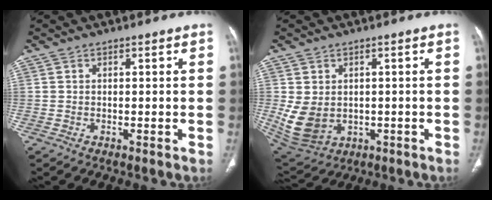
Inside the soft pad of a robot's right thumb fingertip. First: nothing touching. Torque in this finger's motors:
{"motor_torque": [0.53, 1.48, -0.01, 0.07, 0.09]}